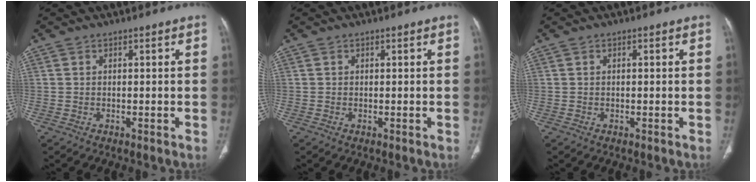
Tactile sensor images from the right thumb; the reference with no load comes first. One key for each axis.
{"total": 0.0}
{"total": 0.5, "fx": 0.1, "fy": 0.2, "fz": 0.5, "tx": -0.013, "ty": 0.003, "tz": 0.004}